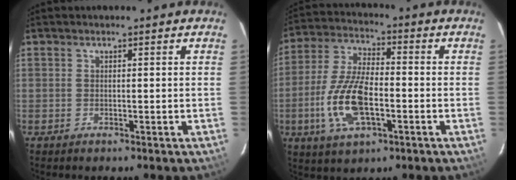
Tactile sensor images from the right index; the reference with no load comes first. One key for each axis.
{"total": 13.6, "fx": -3.8, "fy": 5.8, "fz": 11.7, "tx": -0.251, "ty": -0.001, "tz": -0.071}